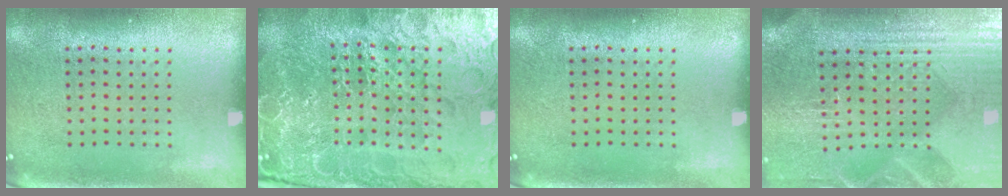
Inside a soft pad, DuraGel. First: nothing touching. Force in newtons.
{"total": 6.6, "press": 5.9, "slide": 3.0}
{"total": 0.0}
{"total": 4.1, "press": 3.8, "slide": 1.6}